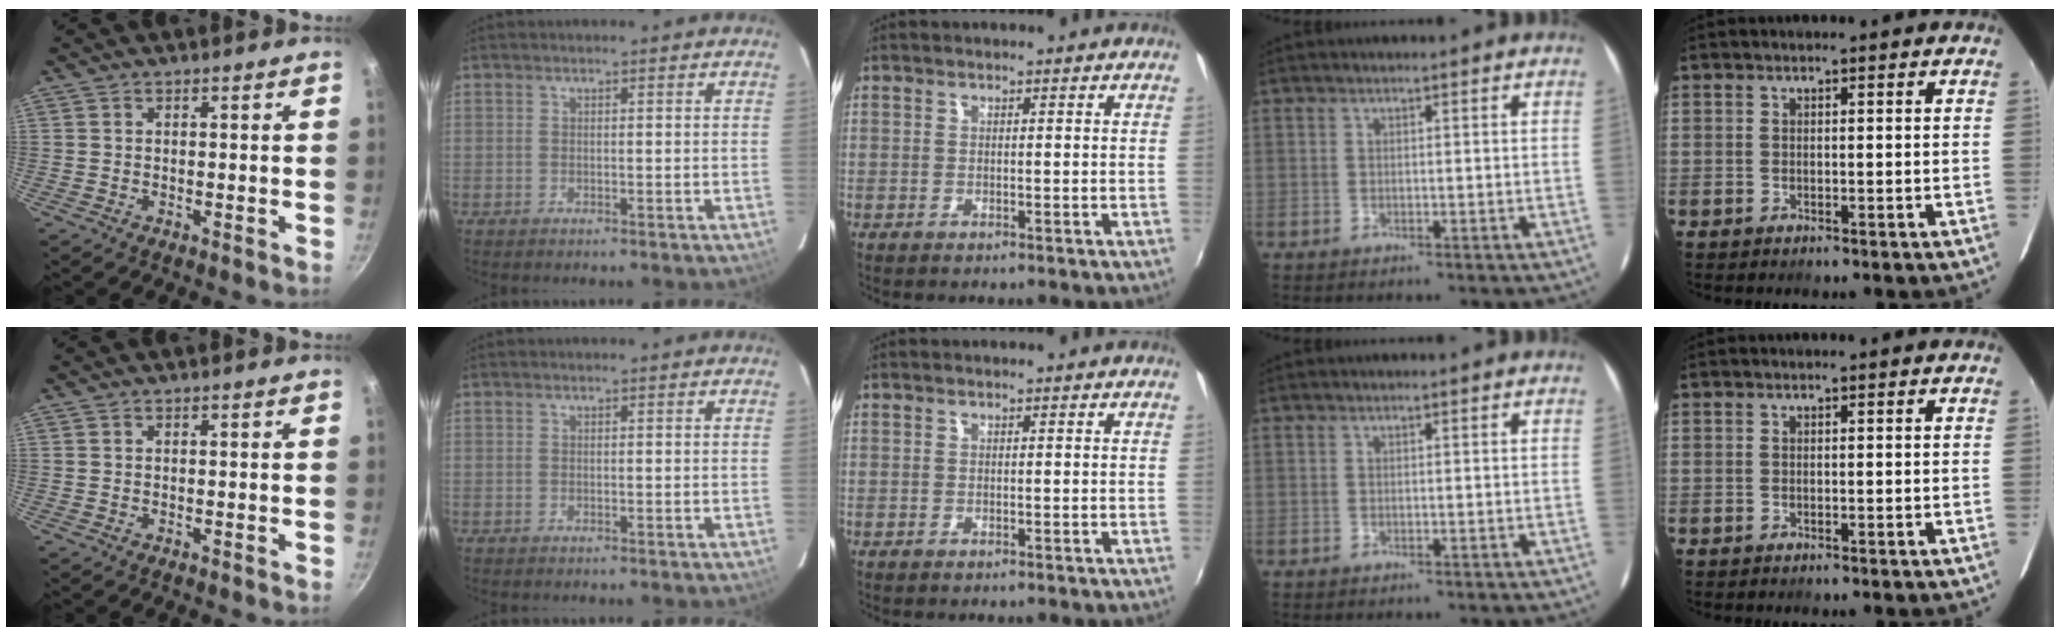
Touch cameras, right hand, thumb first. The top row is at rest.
{}